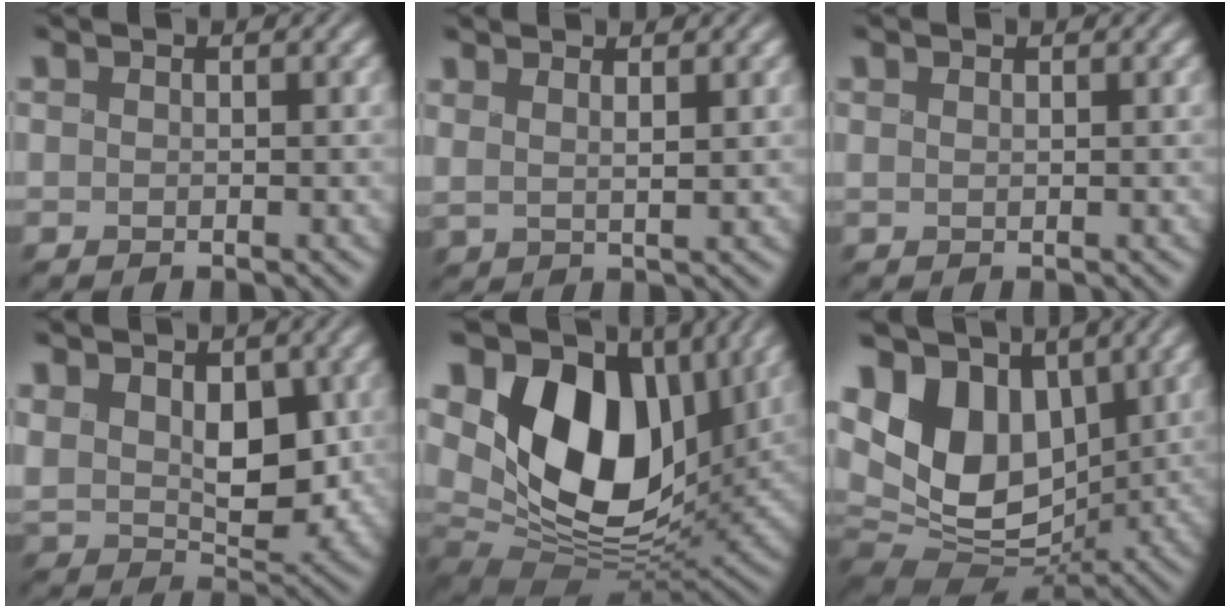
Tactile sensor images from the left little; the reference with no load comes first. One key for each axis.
{"total": 2.0, "fx": 1.2, "fy": 0.5, "fz": 1.5, "tx": -0.015, "ty": 0.003, "tz": 0.015}
{"total": 0.5, "fx": 0.3, "fy": 0.1, "fz": 0.5, "tx": -0.007, "ty": 0.002, "tz": -0.001}
{"total": 7.8, "fx": 1.5, "fy": 5.1, "fz": 5.6, "tx": -0.117, "ty": -0.016, "tz": 0.028}
{"total": 15.3, "fx": 4.4, "fy": 10.1, "fz": 10.7, "tx": -0.188, "ty": 0.006, "tz": 0.068}
{"total": 12.1, "fx": 2.8, "fy": 8.2, "fz": 8.4, "tx": -0.187, "ty": 0.011, "tz": 0.034}